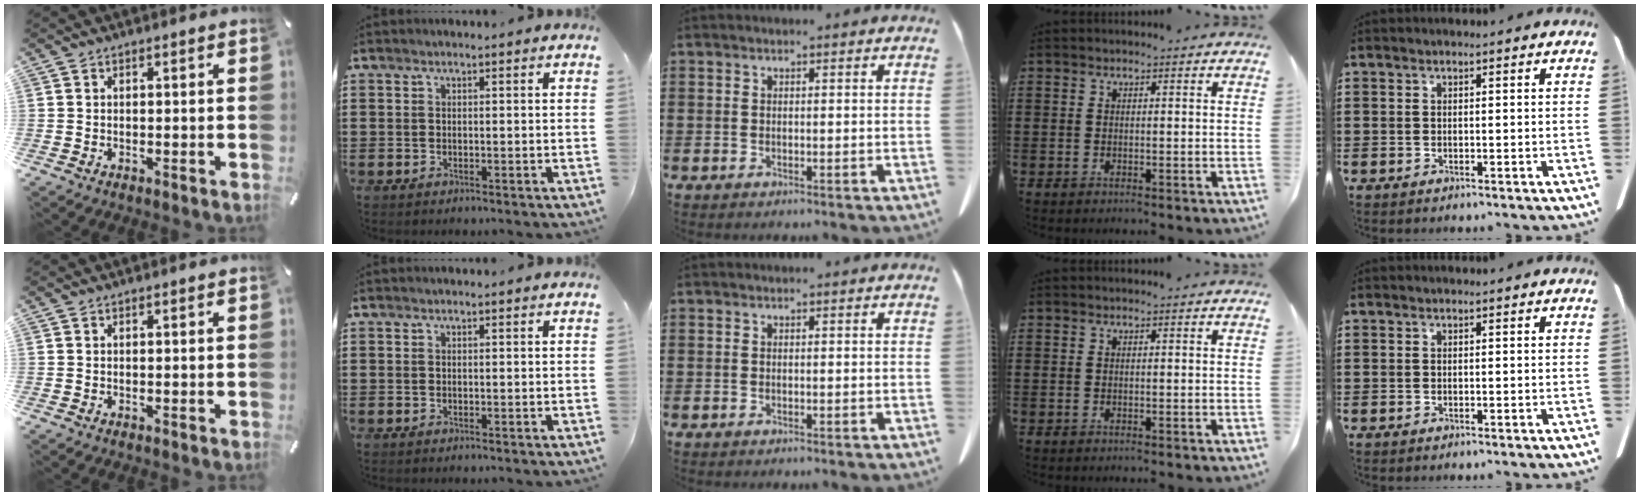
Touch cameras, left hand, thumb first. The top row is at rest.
{}